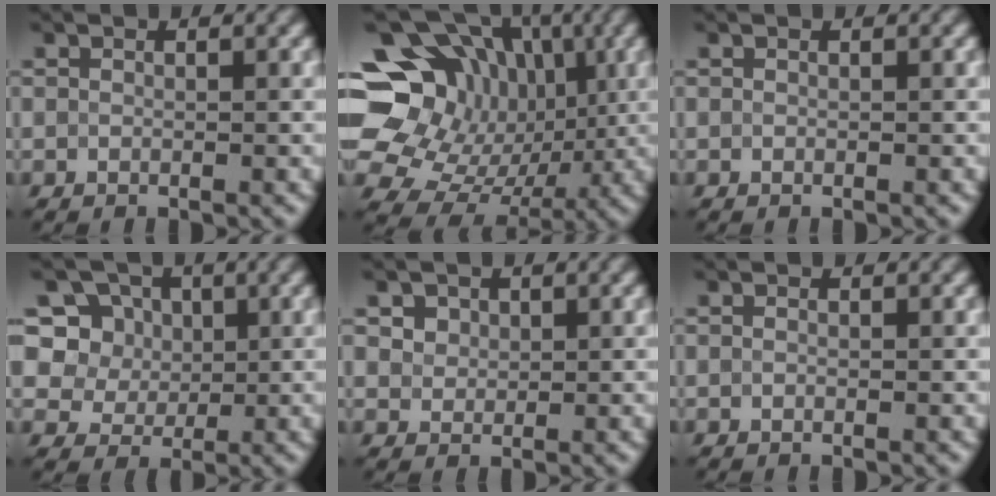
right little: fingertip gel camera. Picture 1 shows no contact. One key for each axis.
{"total": 18.6, "fx": 2.8, "fy": 16.0, "fz": 8.9, "tx": -0.189, "ty": 0.041, "tz": 0.044}
{"total": 0.0}
{"total": 7.4, "fx": 2.9, "fy": 6.1, "fz": 3.0, "tx": -0.046, "ty": 0.007, "tz": 0.039}
{"total": 3.1, "fx": 1.7, "fy": 2.2, "fz": 1.3, "tx": -0.038, "ty": 0.003, "tz": 0.038}
{"total": 0.0}